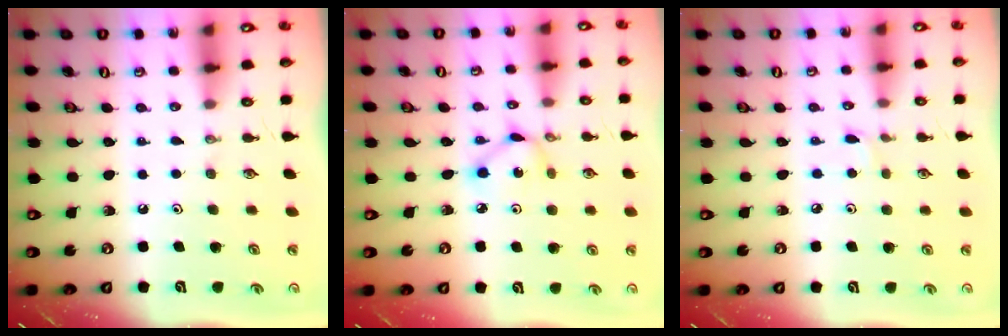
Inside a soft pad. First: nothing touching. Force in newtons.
{"total": 3.9, "press": 3.9, "slide": 0.2}
{"total": 1.9, "press": 1.9, "slide": 0.2}